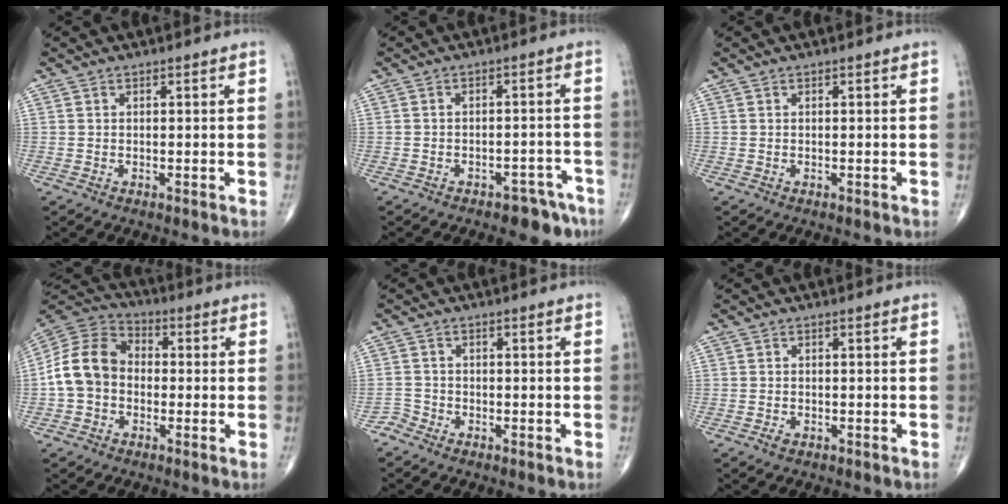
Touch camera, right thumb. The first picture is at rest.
{"total": 6.3, "force": [-4.6, 3.2, 2.7], "torque": [-0.015, 0.038, -0.057]}
{"total": 0.0}
{"total": 11.8, "force": [-1.3, 9.3, 7.2], "torque": [-0.129, 0.037, -0.038]}
{"total": 1.9, "force": [-1.5, 1.0, -0.3], "torque": [0.007, 0.002, -0.034]}
{"total": 1.2, "force": [-0.7, 0.8, 0.6], "torque": [-0.012, 0.002, -0.012]}